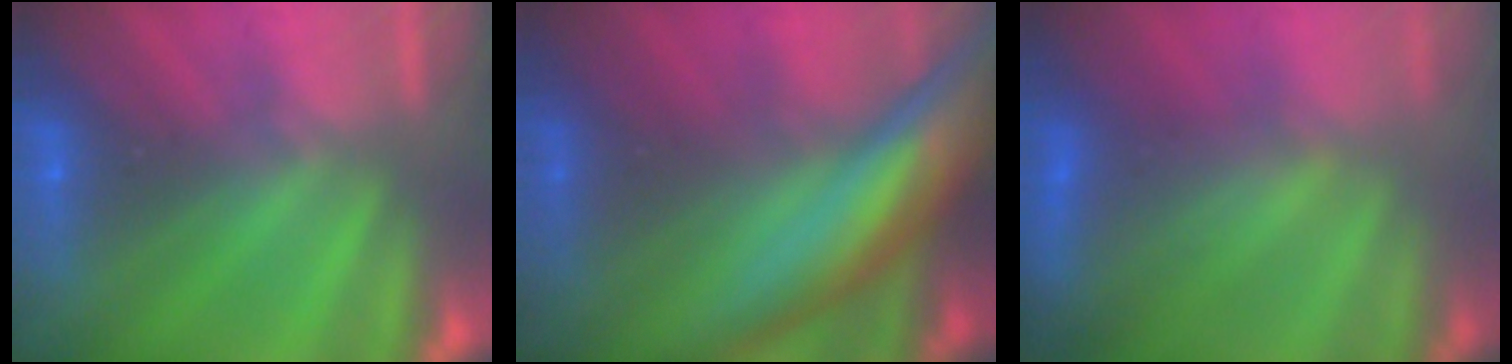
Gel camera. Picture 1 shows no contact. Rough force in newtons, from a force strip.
{"total": 8.1}
{"total": 3.6}